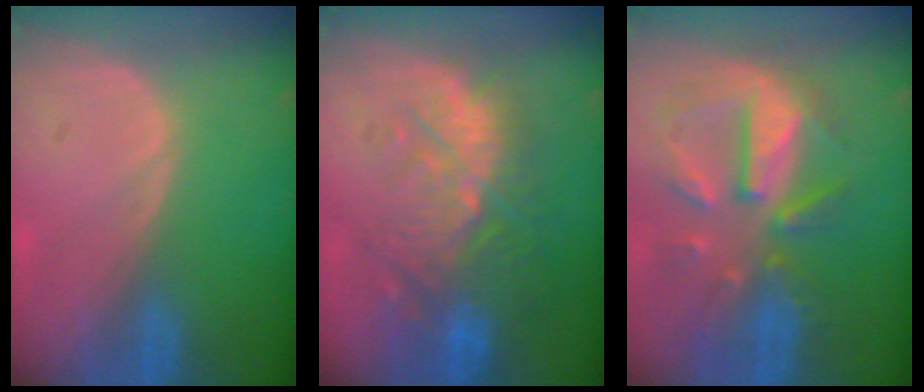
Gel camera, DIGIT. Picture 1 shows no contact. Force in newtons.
{"total": 11.1, "press": 9.9, "slide": 5.0}
{"total": 10.1, "press": 9.2, "slide": 4.3}